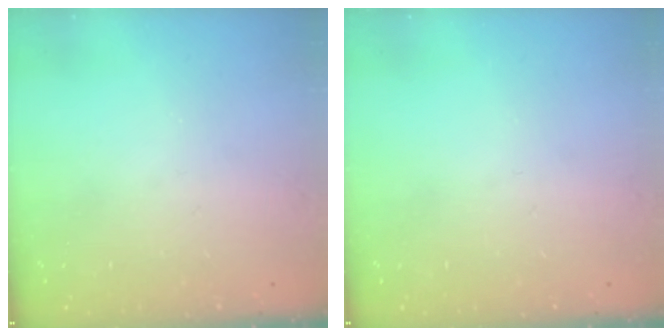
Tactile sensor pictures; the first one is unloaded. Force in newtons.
{"total": 0.0}